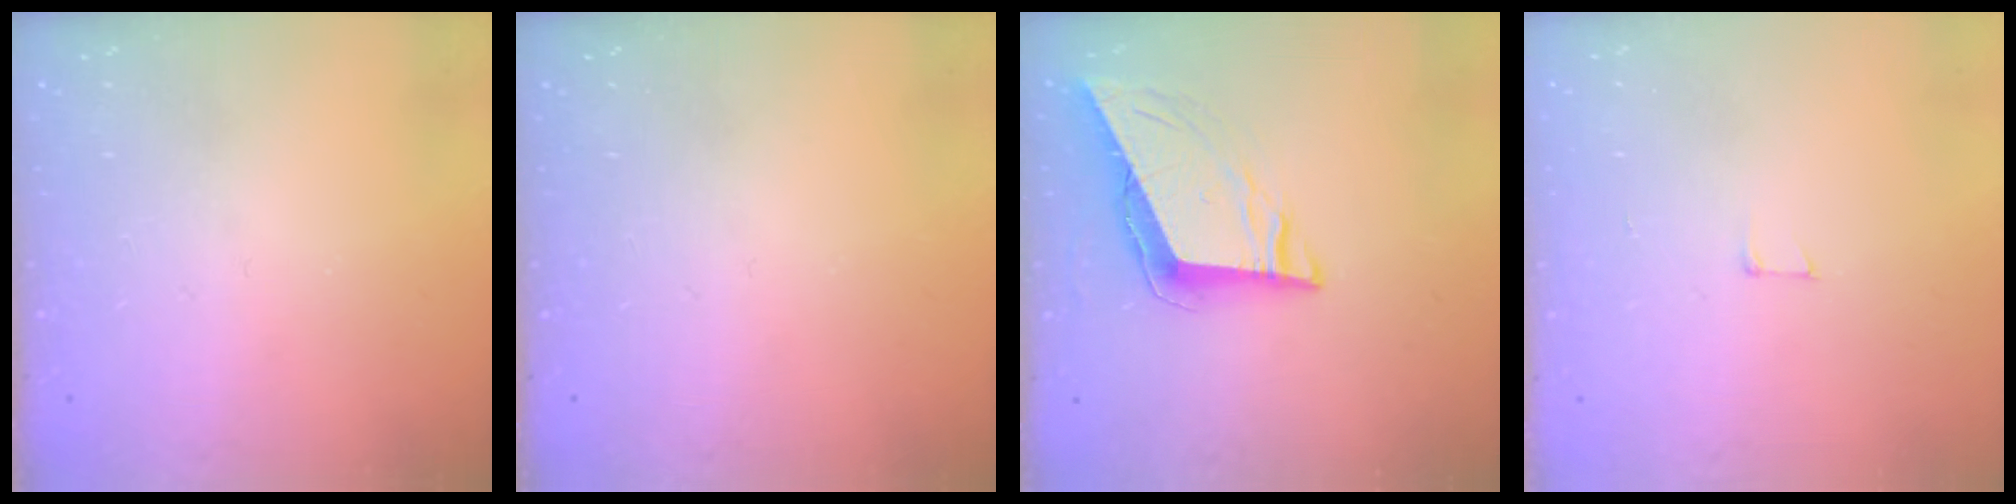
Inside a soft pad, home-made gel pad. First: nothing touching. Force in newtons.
{"total": 0.0}
{"total": 9.0, "press": 8.7, "slide": 2.5}
{"total": 2.9, "press": 2.9, "slide": 0.2}